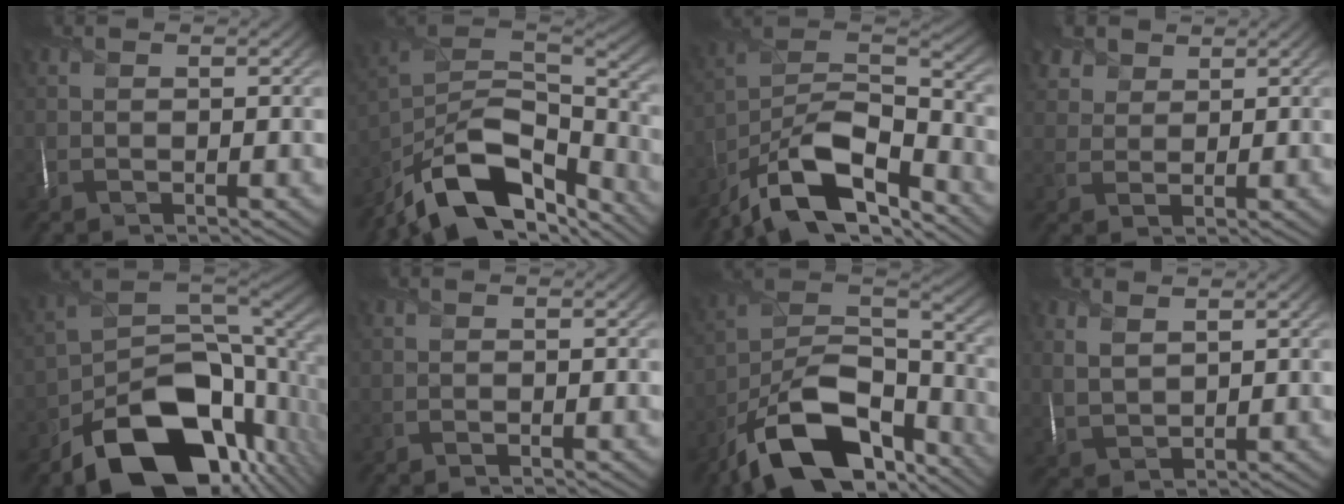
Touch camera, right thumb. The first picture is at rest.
{"total": 15.5, "force": [-11.0, 6.7, 8.7], "torque": [-0.217, -0.008, -0.192]}
{"total": 15.4, "force": [-11.5, 5.2, 8.8], "torque": [-0.199, -0.002, -0.208]}
{"total": 3.9, "force": [2.8, 2.4, 1.2], "torque": [-0.041, -0.002, 0.064]}
{"total": 17.9, "force": [-9.5, 9.6, 11.8], "torque": [-0.191, -0.041, -0.152]}
{"total": 0.0}
{"total": 17.8, "force": [-12.0, 8.4, 10.2], "torque": [-0.222, -0.031, -0.208]}
{"total": 3.3, "force": [2.1, 1.6, 2.1], "torque": [-0.055, 0.003, 0.048]}